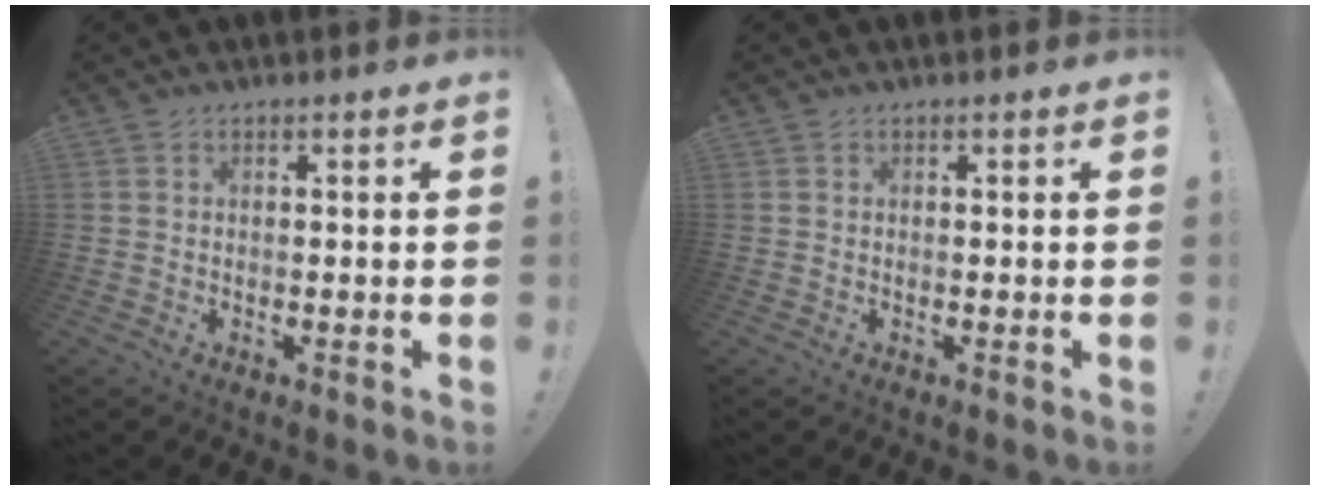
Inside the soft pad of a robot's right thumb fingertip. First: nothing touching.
{"total": 0.0}